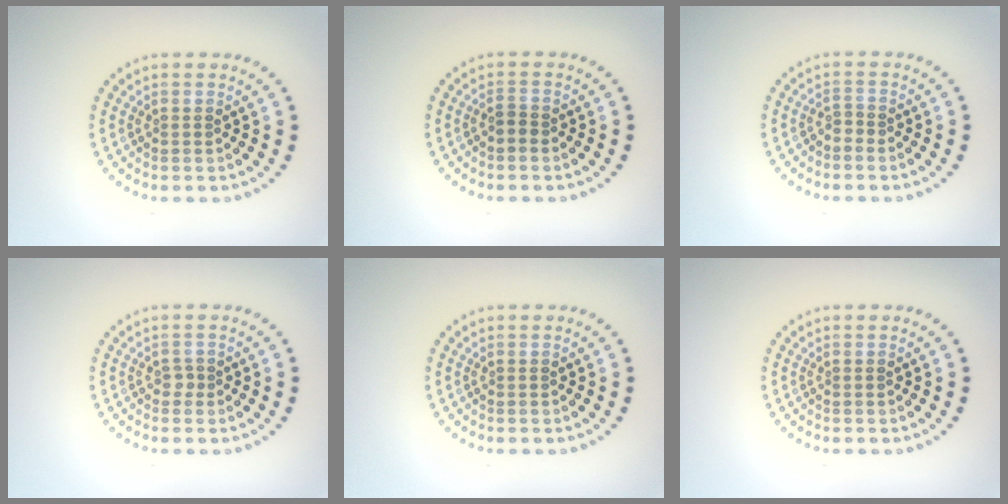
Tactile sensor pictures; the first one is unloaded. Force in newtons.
{"total": 1.1, "press": 0.9, "slide": 0.5}
{"total": 0.7, "press": 0.4, "slide": 0.6}
{"total": 0.9, "press": 0.7, "slide": 0.6}
{"total": 0.0}
{"total": 0.0}